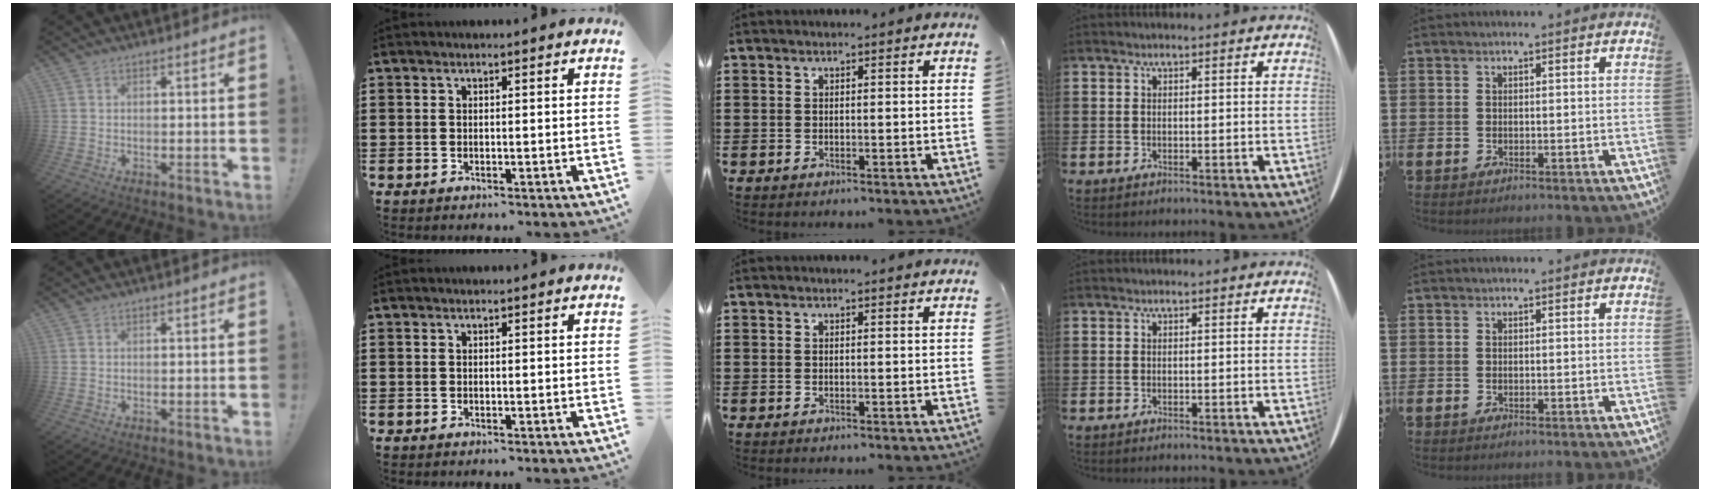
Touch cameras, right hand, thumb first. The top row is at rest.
{}